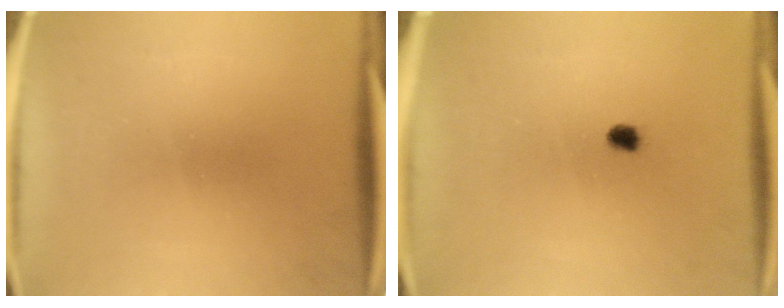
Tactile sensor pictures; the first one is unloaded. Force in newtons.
{"total": 1.7}